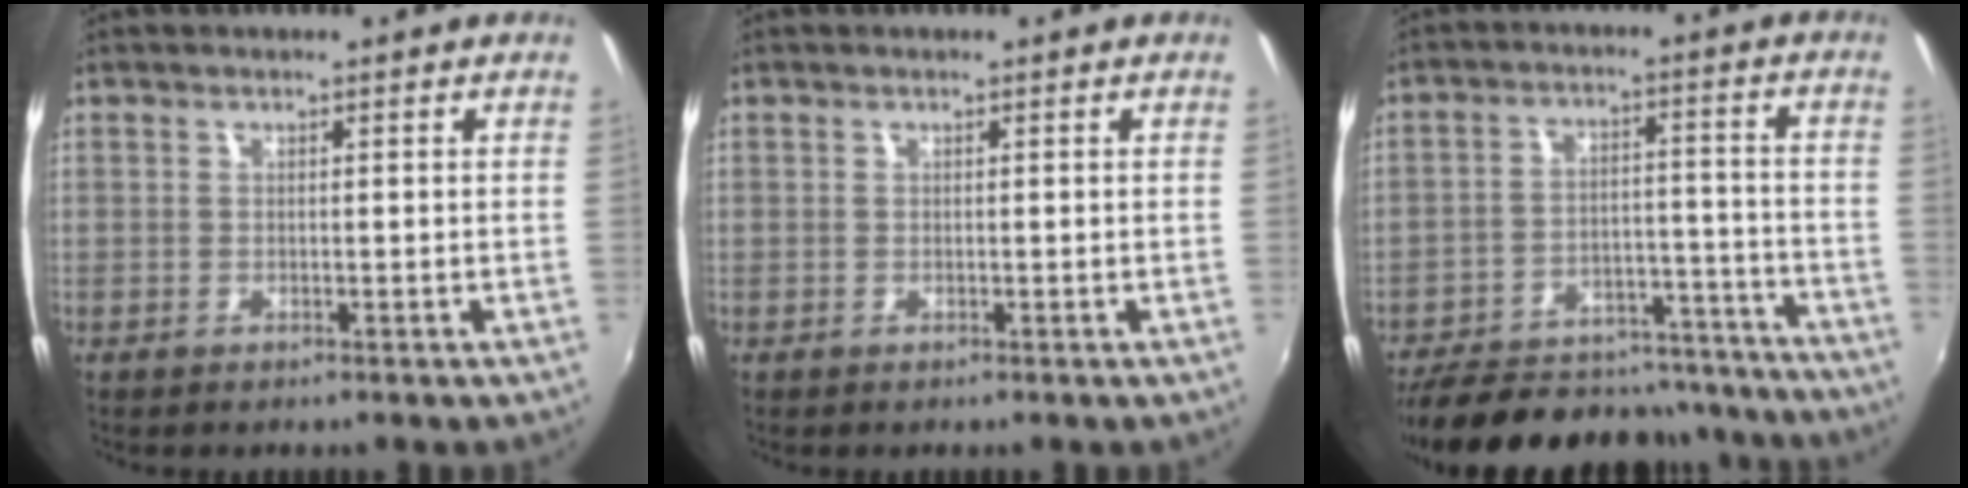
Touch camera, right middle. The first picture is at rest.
{"total": 0.0}
{"total": 26.6, "force": [-22.9, 9.7, 9.5], "torque": [-0.195, 0.025, -0.292]}